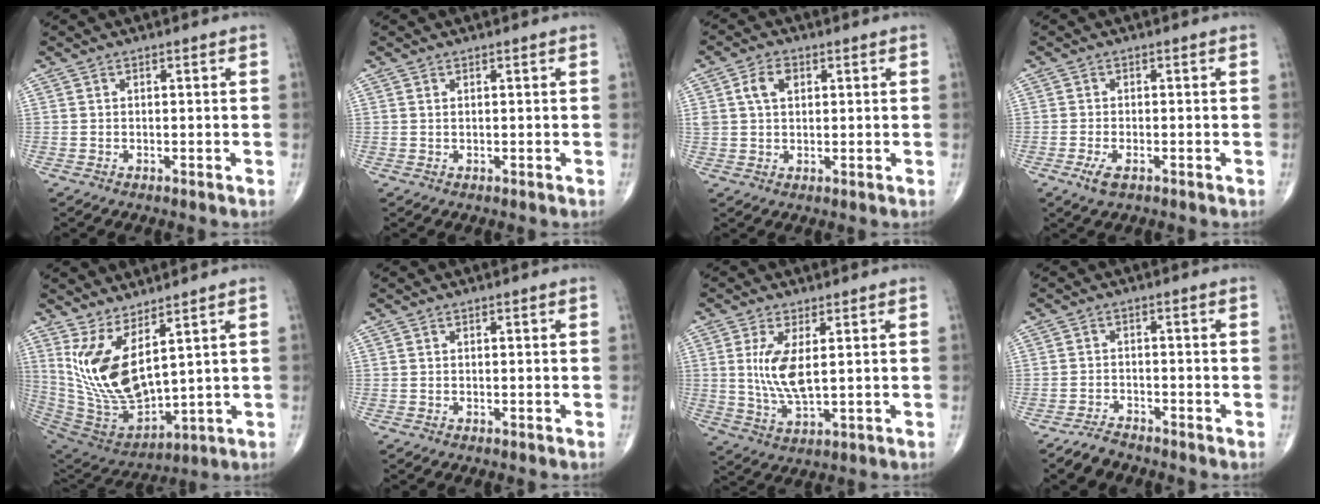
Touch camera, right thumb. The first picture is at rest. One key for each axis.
{"total": 0.0}
{"total": 4.6, "fx": 1.5, "fy": 3.0, "fz": 3.0, "tx": -0.054, "ty": 0.005, "tz": 0.029}
{"total": 2.7, "fx": -1.3, "fy": 1.1, "fz": 2.1, "tx": -0.048, "ty": -0.003, "tz": -0.025}
{"total": 15.4, "fx": 6.2, "fy": 6.1, "fz": 12.6, "tx": -0.246, "ty": -0.056, "tz": 0.150}
{"total": 0.0}
{"total": 7.8, "fx": 1.4, "fy": 2.7, "fz": 7.2, "tx": -0.151, "ty": -0.020, "tz": 0.035}
{"total": 3.1, "fx": -2.8, "fy": 1.1, "fz": 0.5, "tx": -0.017, "ty": 0.006, "tz": -0.053}